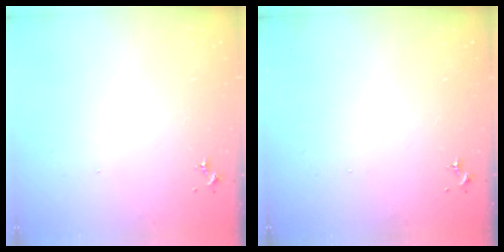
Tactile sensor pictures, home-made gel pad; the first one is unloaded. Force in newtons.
{"total": 0.0}